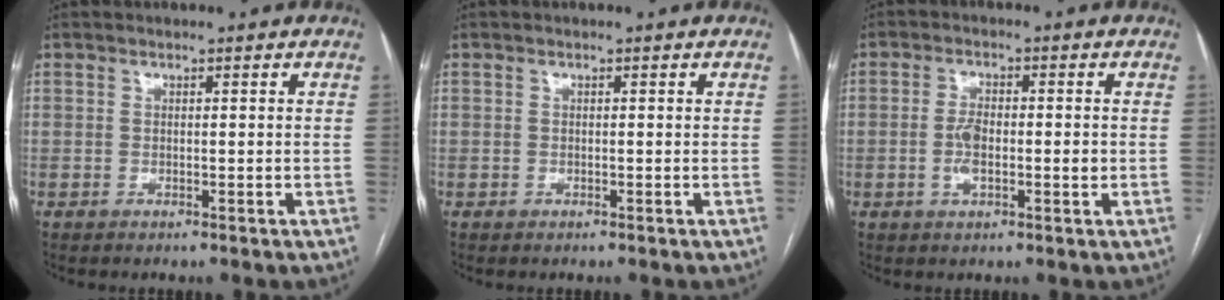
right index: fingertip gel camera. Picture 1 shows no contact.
{"total": 0.0}
{"total": 4.8, "force": [-0.6, 1.8, 4.4], "torque": [-0.092, 0.006, -0.010]}